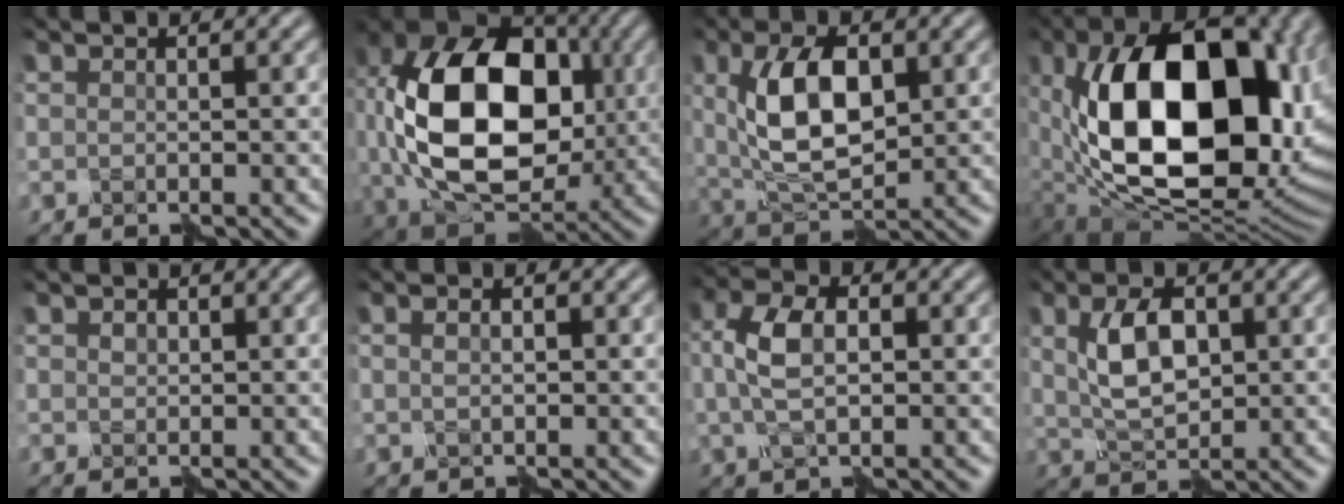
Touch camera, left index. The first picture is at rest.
{"total": 15.6, "force": [0.2, 10.6, 11.5], "torque": [-0.222, 0.003, 0.004]}
{"total": 8.0, "force": [1.1, 4.1, 6.8], "torque": [-0.127, 0.002, 0.019]}
{"total": 17.7, "force": [1.9, 11.3, 13.5], "torque": [-0.227, -0.020, 0.044]}
{"total": 0.6, "force": [0.2, 0.5, 0.3], "torque": [-0.004, -0.002, 0.005]}
{"total": 2.0, "force": [0.5, 1.1, 1.6], "torque": [-0.023, 0.007, 0.001]}
{"total": 4.8, "force": [0.1, 2.7, 3.9], "torque": [-0.079, 0.007, 0.001]}
{"total": 5.1, "force": [0.7, 2.8, 4.1], "torque": [-0.085, 0.003, 0.016]}